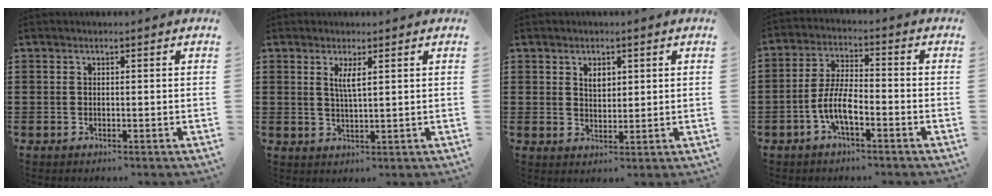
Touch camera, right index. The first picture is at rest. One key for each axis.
{"total": 2.6, "fx": 1.0, "fy": 0.4, "fz": 2.4, "tx": -0.050, "ty": 0.001, "tz": 0.016}
{"total": 2.5, "fx": 1.2, "fy": 1.6, "fz": 1.5, "tx": -0.028, "ty": 0.003, "tz": 0.020}
{"total": 6.6, "fx": -2.8, "fy": 2.1, "fz": 5.6, "tx": -0.135, "ty": -0.006, "tz": -0.061}